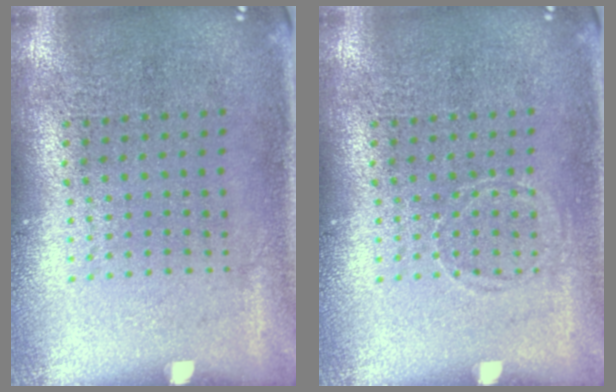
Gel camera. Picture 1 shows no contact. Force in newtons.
{"total": 0.6, "press": 0.6, "slide": 0.0}